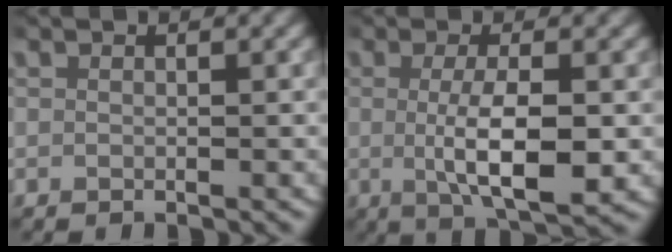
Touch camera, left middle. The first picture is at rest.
{"total": 6.0, "force": [-0.7, 1.8, 5.7], "torque": [-0.097, -0.011, -0.006]}